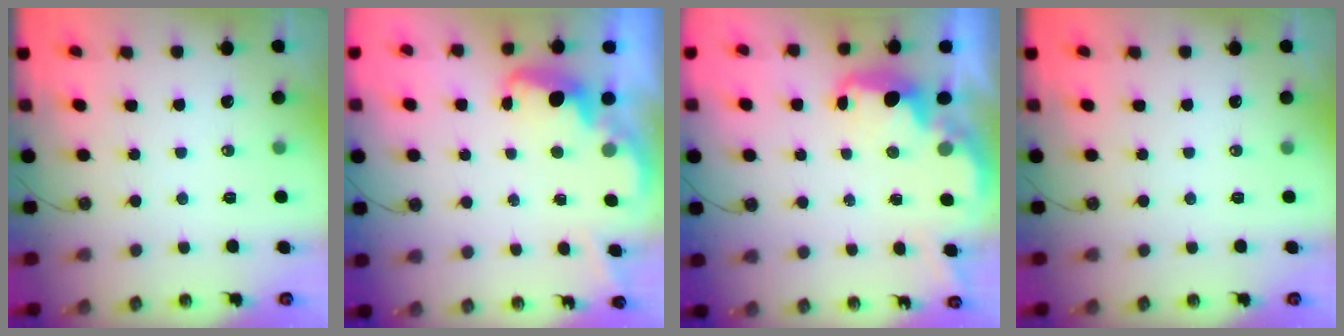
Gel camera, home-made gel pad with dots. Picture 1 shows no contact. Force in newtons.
{"total": 2.7, "press": 2.6, "slide": 0.7}
{"total": 2.9, "press": 2.9, "slide": 0.5}
{"total": 0.0}